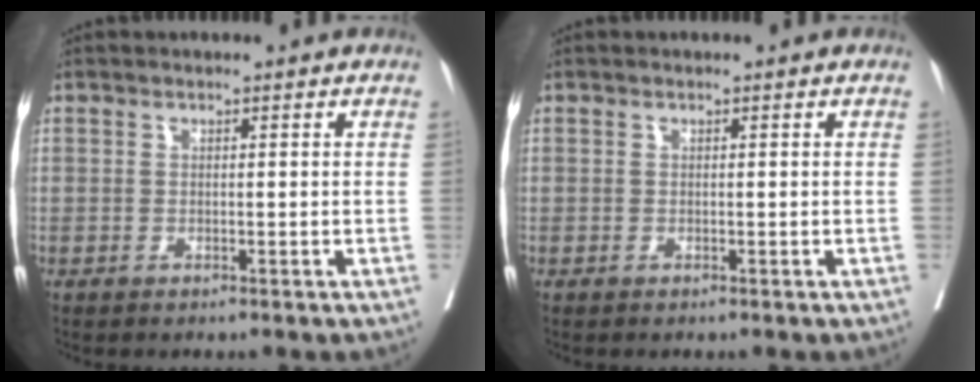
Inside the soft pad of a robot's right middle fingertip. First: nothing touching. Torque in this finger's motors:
{"motor_torque": [-0.05, 0.11, 0.01, 0.00]}